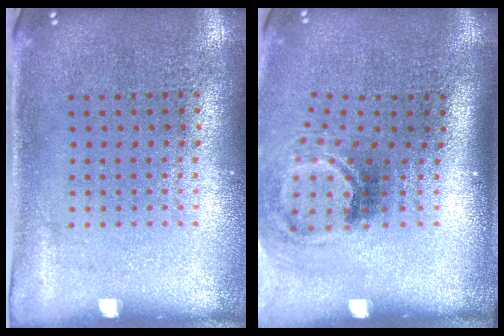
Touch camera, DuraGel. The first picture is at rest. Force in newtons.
{"total": 2.1, "press": 1.3, "slide": 1.6}